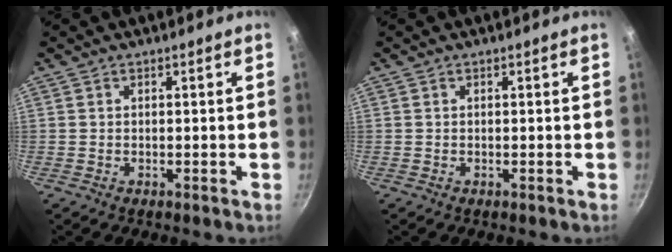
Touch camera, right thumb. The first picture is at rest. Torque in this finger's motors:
{"motor_torque": [-0.12, -0.13, 0.04, 0.02, 0.01]}